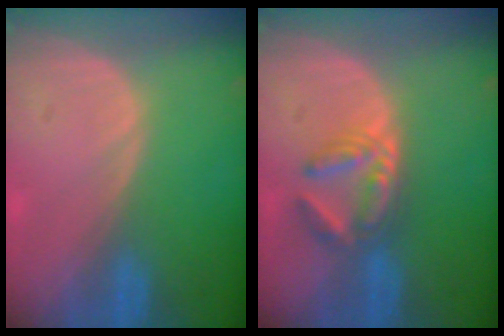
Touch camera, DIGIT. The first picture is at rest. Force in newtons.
{"total": 5.7, "press": 5.1, "slide": 2.6}